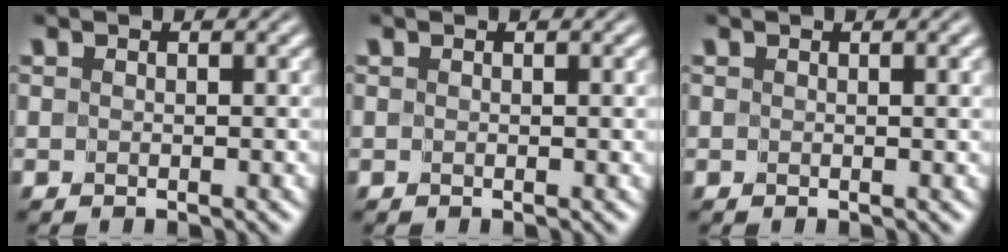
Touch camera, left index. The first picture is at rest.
{"total": 0.0}
{"total": 0.8, "force": [0.3, 0.0, 0.8], "torque": [-0.009, 0.000, 0.004]}